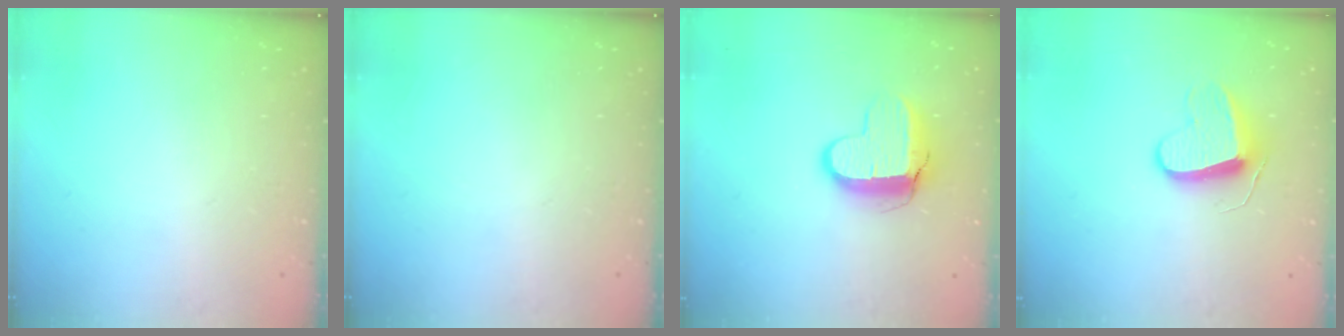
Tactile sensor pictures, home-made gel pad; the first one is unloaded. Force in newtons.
{"total": 0.0}
{"total": 9.9, "press": 9.8, "slide": 0.9}
{"total": 10.6, "press": 10.6, "slide": 0.9}